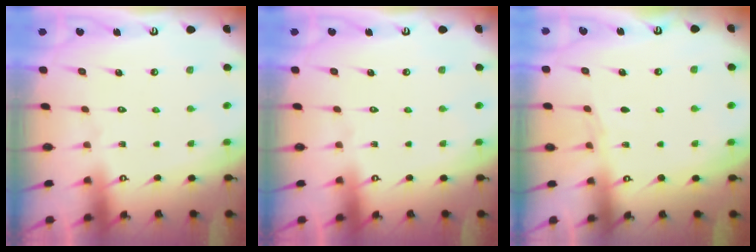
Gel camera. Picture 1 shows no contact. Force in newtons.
{"total": 0.0}
{"total": 3.3, "press": 3.3, "slide": 0.4}